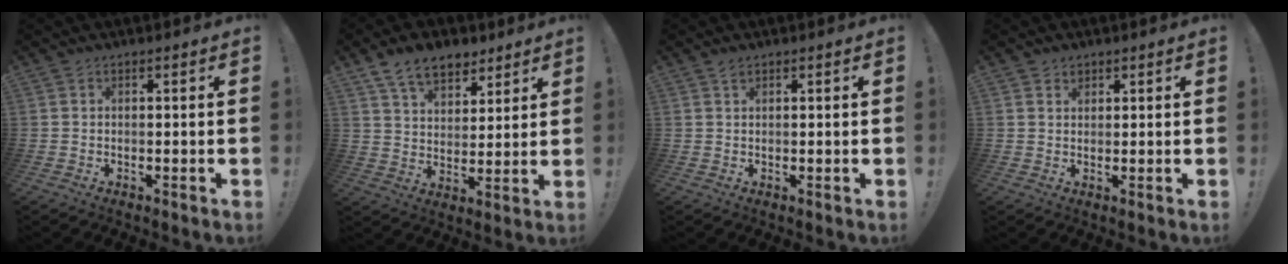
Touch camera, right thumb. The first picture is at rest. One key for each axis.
{"total": 11.5, "fx": 7.7, "fy": 6.8, "fz": 5.1, "tx": -0.079, "ty": -0.039, "tz": 0.147}
{"total": 1.3, "fx": 1.1, "fy": 0.4, "fz": 0.5, "tx": -0.003, "ty": -0.003, "tz": 0.019}
{"total": 1.7, "fx": 1.2, "fy": 1.2, "fz": 0.2, "tx": 0.006, "ty": -0.006, "tz": 0.020}